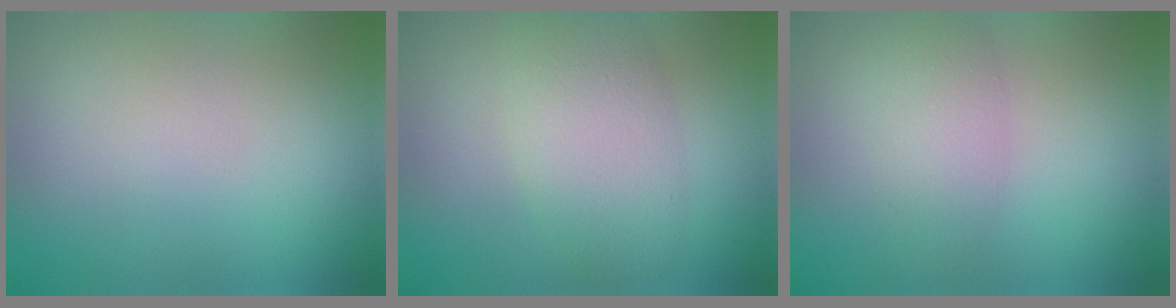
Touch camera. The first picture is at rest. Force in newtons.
{"total": 5.6, "press": 5.6, "slide": 0.2}
{"total": 3.0, "press": 3.0, "slide": 0.1}